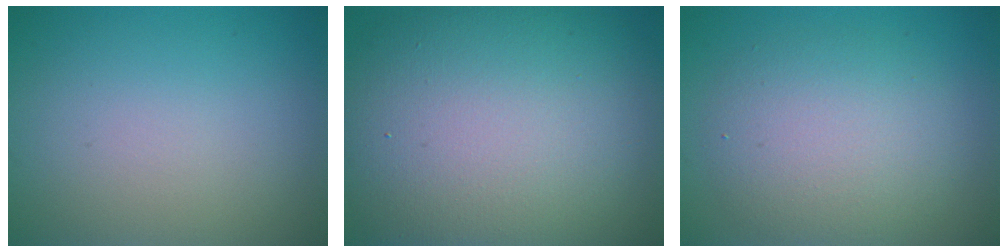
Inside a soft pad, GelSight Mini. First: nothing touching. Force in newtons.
{"total": 15.8, "press": 15.8, "slide": 1.3}
{"total": 5.2, "press": 5.2, "slide": 0.3}